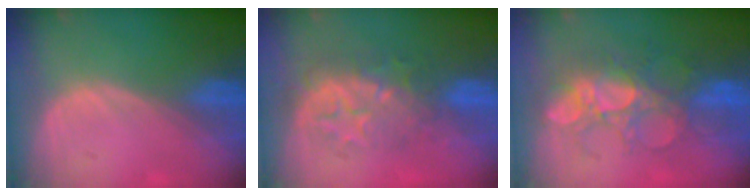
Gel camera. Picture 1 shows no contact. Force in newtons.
{"total": 8.8, "press": 7.7, "slide": 4.2}
{"total": 8.8, "press": 8.5, "slide": 2.3}